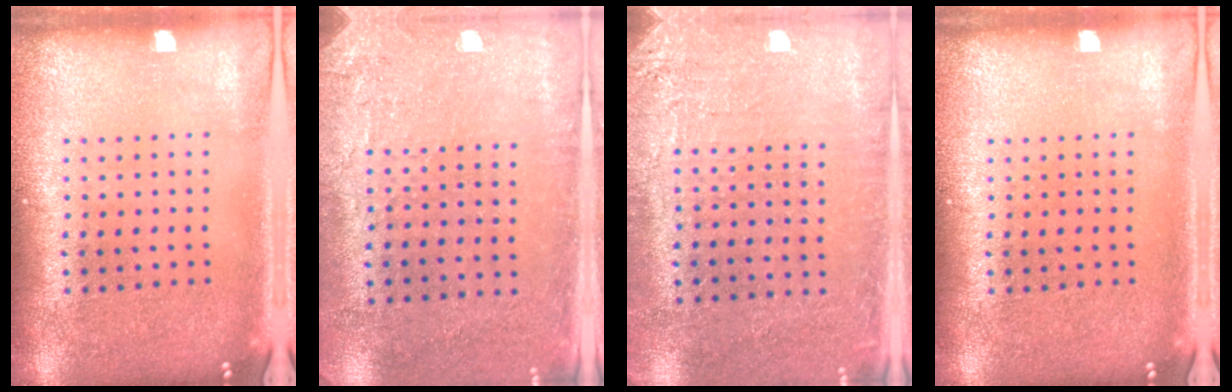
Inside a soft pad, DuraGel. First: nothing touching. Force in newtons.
{"total": 2.8, "press": 2.3, "slide": 1.6}
{"total": 2.8, "press": 2.6, "slide": 1.1}
{"total": 0.0}